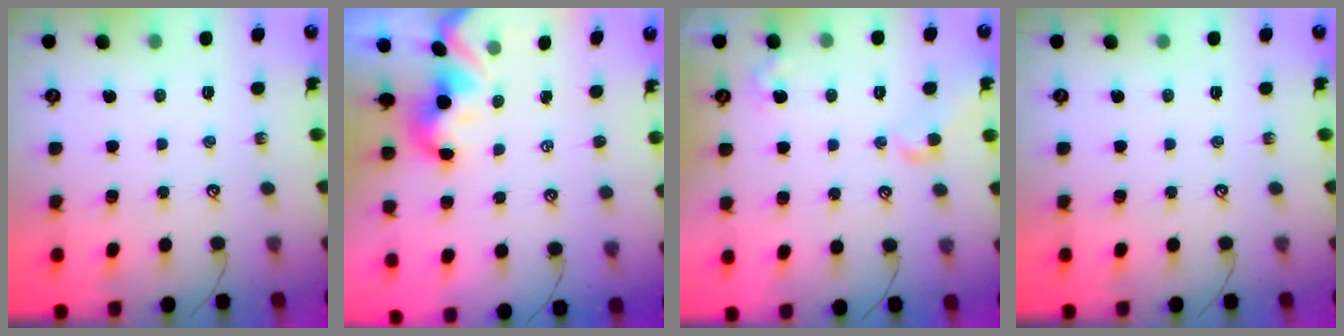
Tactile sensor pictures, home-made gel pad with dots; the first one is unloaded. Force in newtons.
{"total": 1.6, "press": 1.5, "slide": 0.6}
{"total": 4.7, "press": 4.6, "slide": 0.7}
{"total": 0.0}